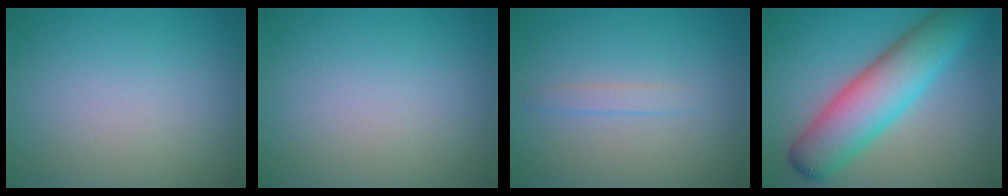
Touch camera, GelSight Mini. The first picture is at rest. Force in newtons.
{"total": 0.0}
{"total": 1.1, "press": 1.0, "slide": 0.1}
{"total": 8.5, "press": 8.5, "slide": 0.1}